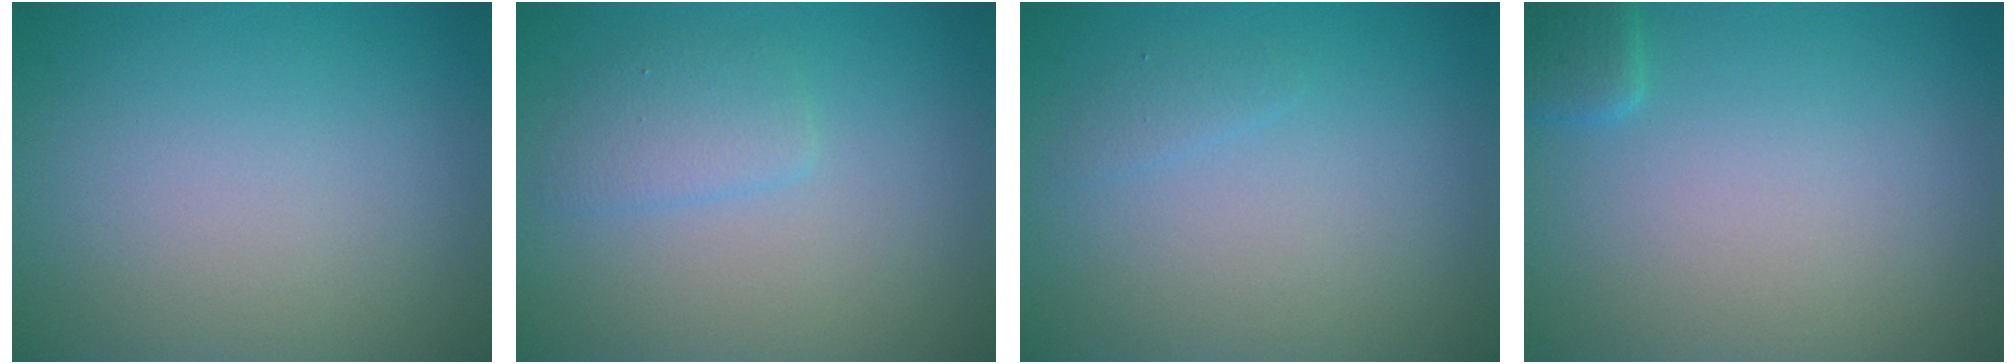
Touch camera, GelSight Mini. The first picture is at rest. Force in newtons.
{"total": 1.9, "press": 1.9, "slide": 0.1}
{"total": 0.7, "press": 0.7, "slide": 0.1}
{"total": 1.6, "press": 1.6, "slide": 0.1}